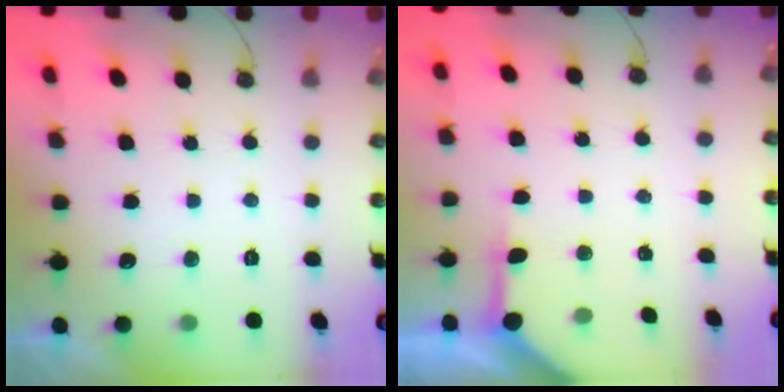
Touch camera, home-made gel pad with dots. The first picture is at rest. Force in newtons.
{"total": 4.5, "press": 4.5, "slide": 0.2}